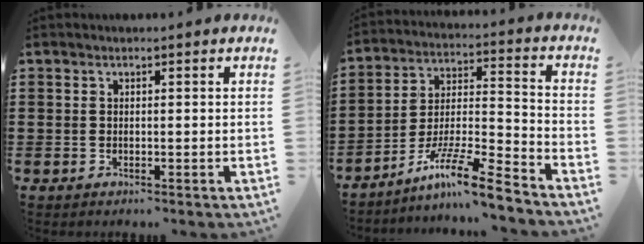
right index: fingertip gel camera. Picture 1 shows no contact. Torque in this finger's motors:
{"motor_torque": [0.92, 0.85, 0.03, 0.03]}